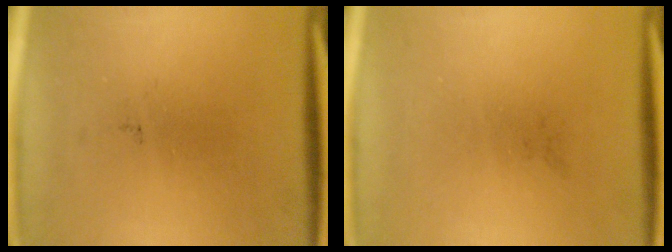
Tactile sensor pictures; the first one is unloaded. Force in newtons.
{"total": 0.0}